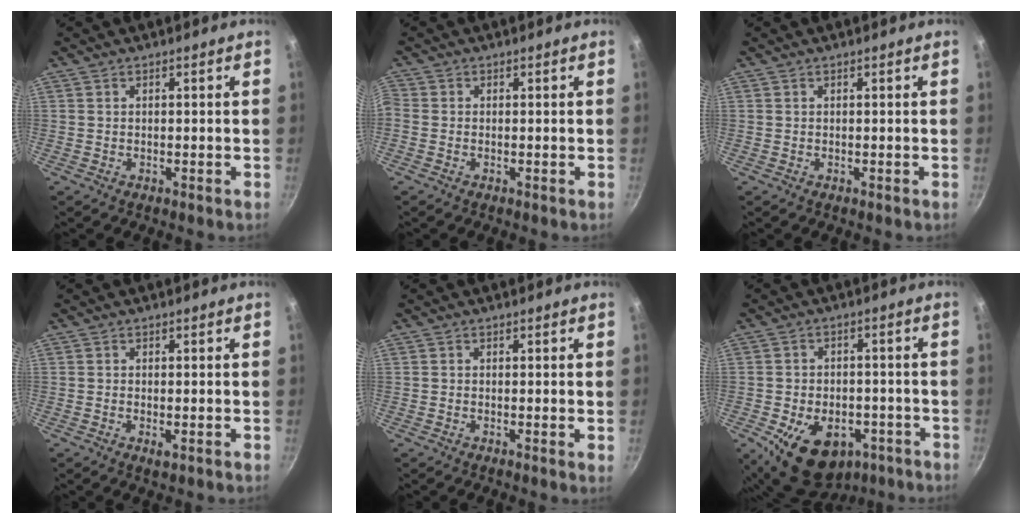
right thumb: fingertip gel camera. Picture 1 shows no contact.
{"total": 1.1, "force": [-0.4, 0.8, 0.6], "torque": [-0.018, 0.002, -0.014]}
{"total": 0.0}
{"total": 1.6, "force": [-0.5, 0.6, 1.4], "torque": [-0.028, -0.003, -0.009]}
{"total": 0.7, "force": [0.0, 0.0, 0.7], "torque": [-0.011, -0.003, -0.005]}
{"total": 15.1, "force": [-6.5, 10.1, 9.2], "torque": [-0.119, 0.016, -0.084]}